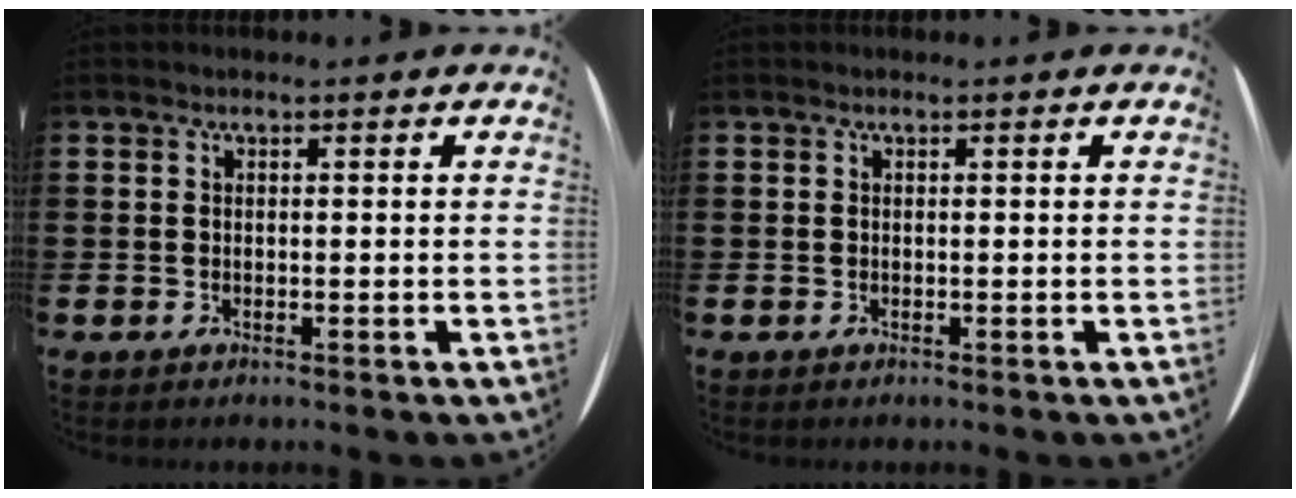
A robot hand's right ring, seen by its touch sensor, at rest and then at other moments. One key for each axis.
{"total": 0.0}